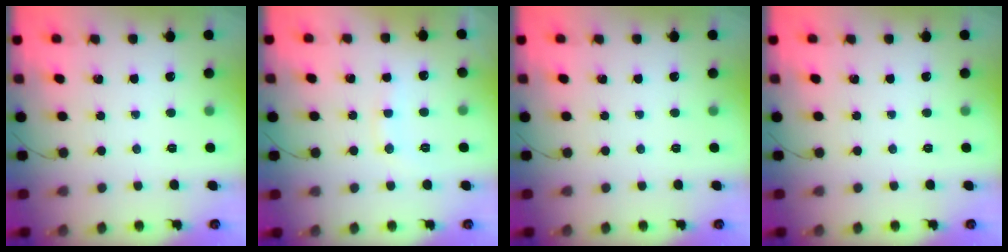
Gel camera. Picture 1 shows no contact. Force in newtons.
{"total": 8.3, "press": 8.2, "slide": 1.4}
{"total": 0.0}
{"total": 0.0}